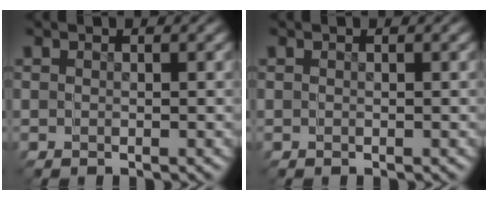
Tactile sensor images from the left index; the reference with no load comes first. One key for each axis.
{"total": 0.0}